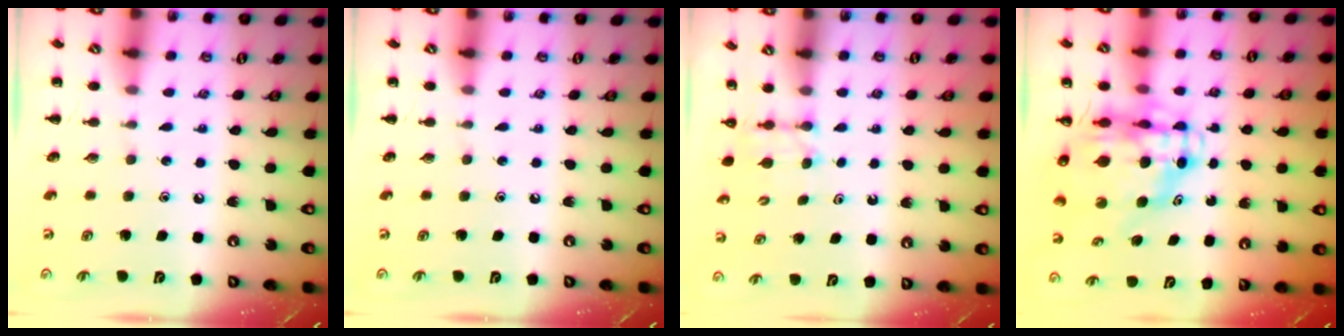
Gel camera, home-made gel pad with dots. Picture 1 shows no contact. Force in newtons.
{"total": 0.0}
{"total": 2.8, "press": 2.6, "slide": 1.1}
{"total": 10.8, "press": 10.3, "slide": 3.0}